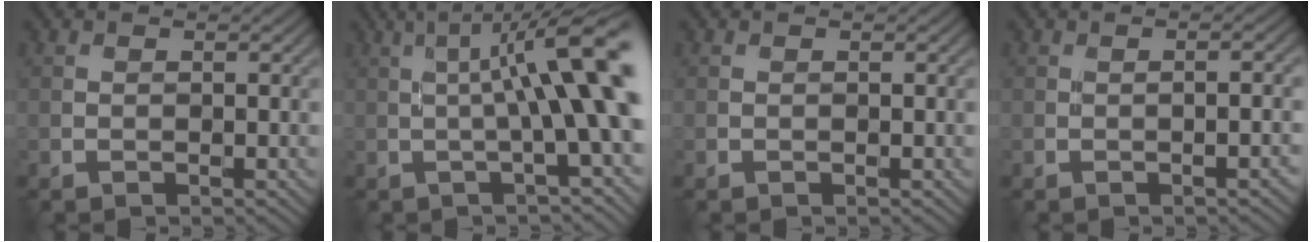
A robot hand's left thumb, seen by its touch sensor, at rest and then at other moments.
{"total": 11.6, "force": [0.9, 1.5, 11.5], "torque": [-0.148, 0.019, 0.017]}
{"total": 0.0}
{"total": 1.9, "force": [-0.5, 0.0, 1.8], "torque": [-0.023, 0.009, -0.012]}